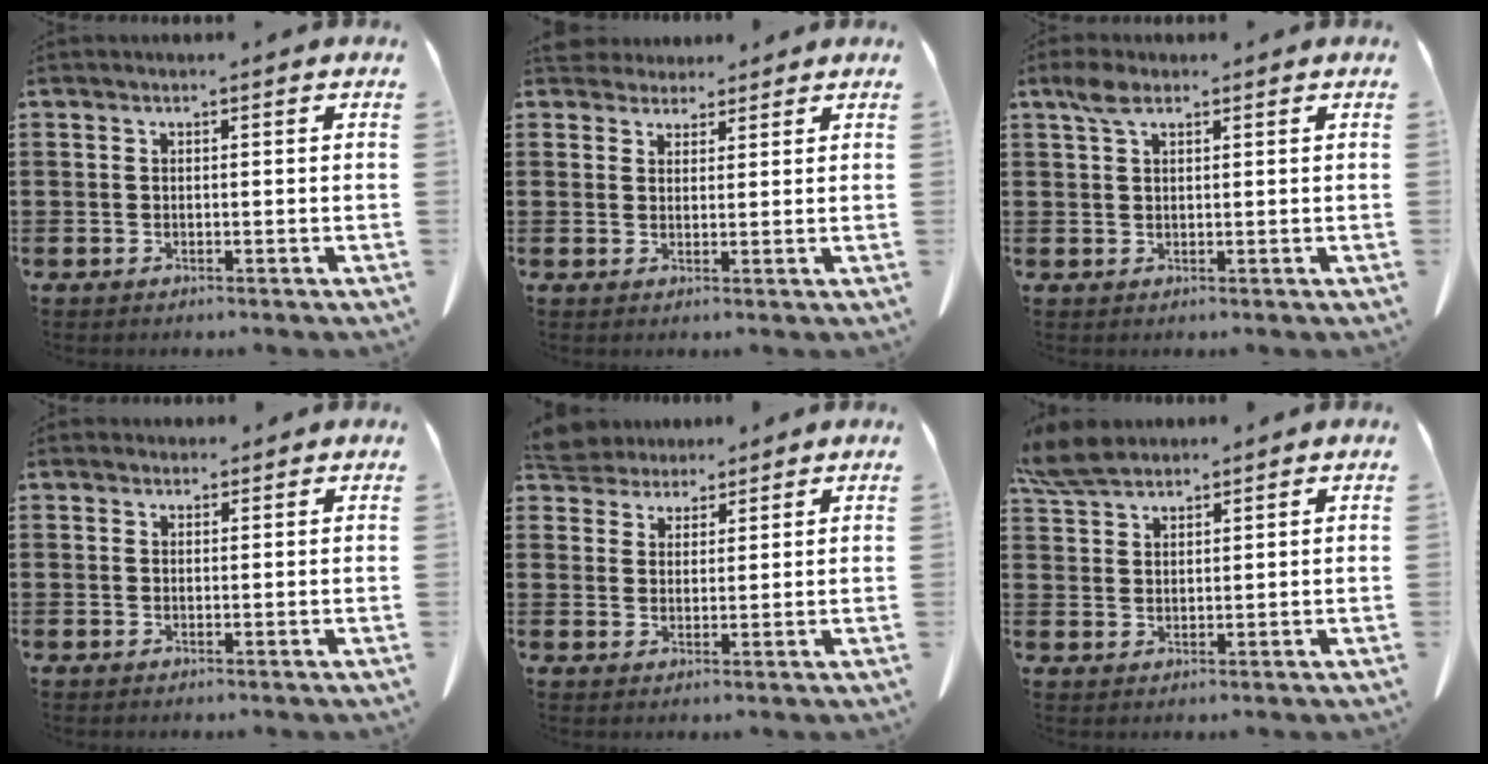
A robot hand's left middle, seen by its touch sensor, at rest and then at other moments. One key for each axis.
{"total": 3.1, "fx": 2.9, "fy": 1.2, "fz": 0.1, "tx": -0.005, "ty": -0.006, "tz": 0.056}
{"total": 3.0, "fx": 1.6, "fy": 1.3, "fz": 2.1, "tx": -0.048, "ty": 0.005, "tz": 0.029}
{"total": 1.4, "fx": 1.3, "fy": 0.6, "fz": 0.1, "tx": 0.003, "ty": -0.003, "tz": 0.024}
{"total": 4.7, "fx": 4.4, "fy": 1.6, "fz": 0.4, "tx": -0.029, "ty": -0.011, "tz": 0.083}
{"total": 5.5, "fx": 4.8, "fy": 1.4, "fz": 2.2, "tx": -0.058, "ty": -0.004, "tz": 0.092}